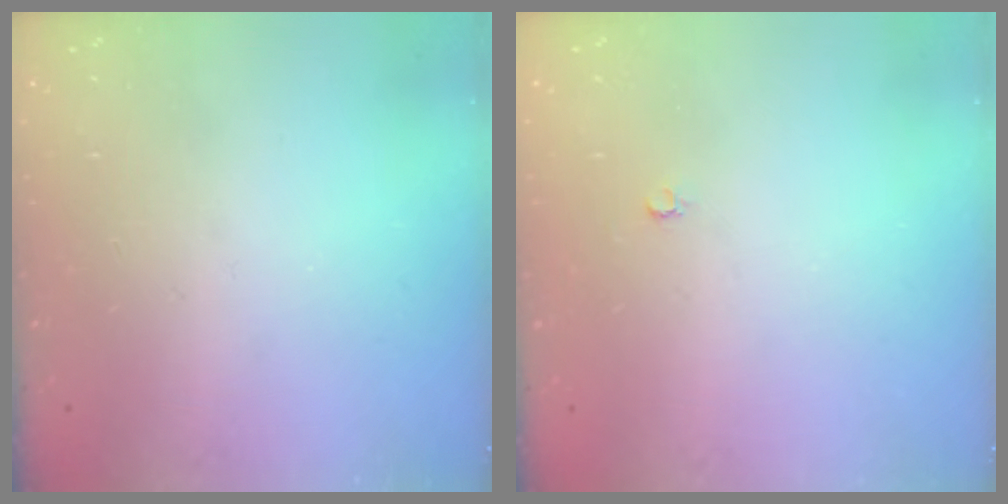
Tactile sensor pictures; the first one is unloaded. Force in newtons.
{"total": 2.0, "press": 2.0, "slide": 0.4}